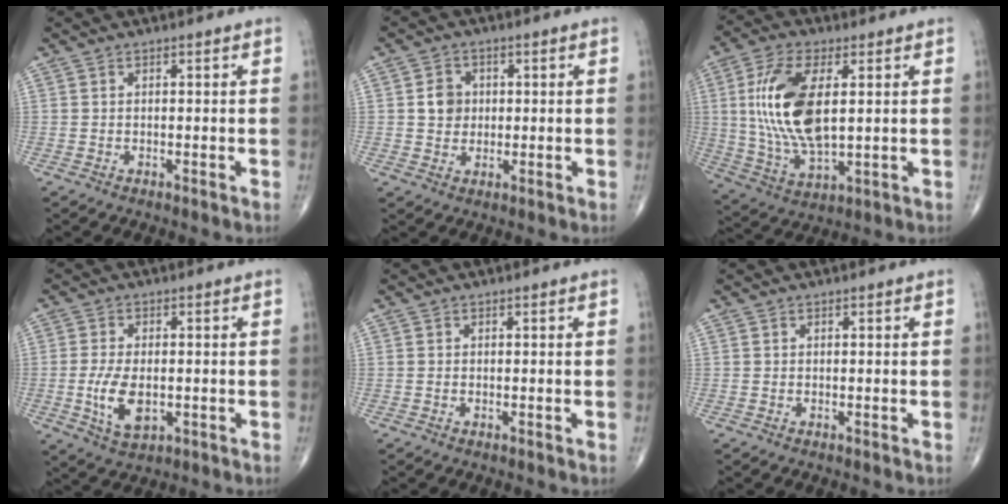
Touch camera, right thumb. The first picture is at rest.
{"total": 4.6, "force": [0.6, 4.0, 2.1], "torque": [-0.016, 0.001, 0.006]}
{"total": 16.5, "force": [2.7, 7.6, 14.4], "torque": [-0.290, -0.011, 0.057]}
{"total": 7.6, "force": [-1.3, 4.1, 6.3], "torque": [-0.119, -0.008, -0.018]}
{"total": 0.0}
{"total": 0.0}